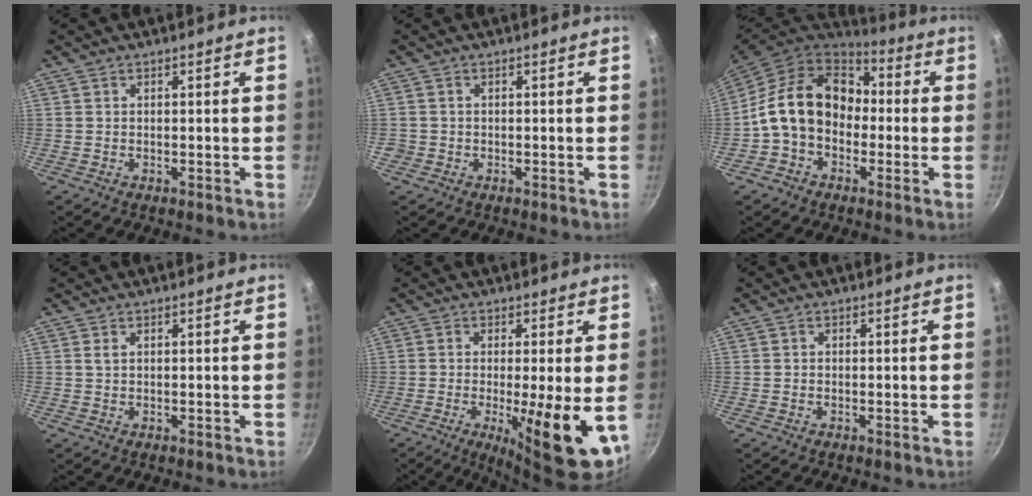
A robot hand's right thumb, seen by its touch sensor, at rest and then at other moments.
{"total": 1.1, "force": [-0.5, 1.0, 0.1], "torque": [-0.002, 0.003, -0.007]}
{"total": 16.2, "force": [-0.6, 12.5, 10.2], "torque": [-0.141, 0.046, -0.027]}
{"total": 0.8, "force": [0.3, 0.4, 0.6], "torque": [-0.013, 0.002, 0.007]}
{"total": 12.1, "force": [-2.2, 2.0, 11.7], "torque": [-0.173, -0.013, -0.029]}
{"total": 0.0}